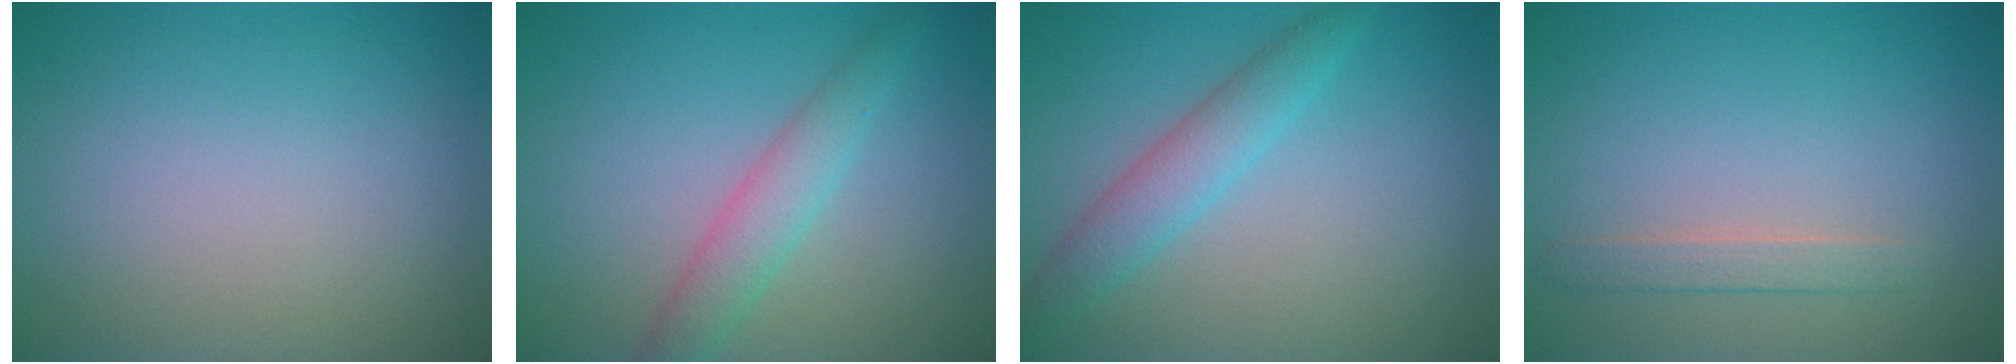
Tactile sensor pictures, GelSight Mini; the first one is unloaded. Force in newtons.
{"total": 2.9, "press": 2.9, "slide": 0.1}
{"total": 3.1, "press": 3.1, "slide": 0.1}
{"total": 1.5, "press": 1.5, "slide": 0.1}